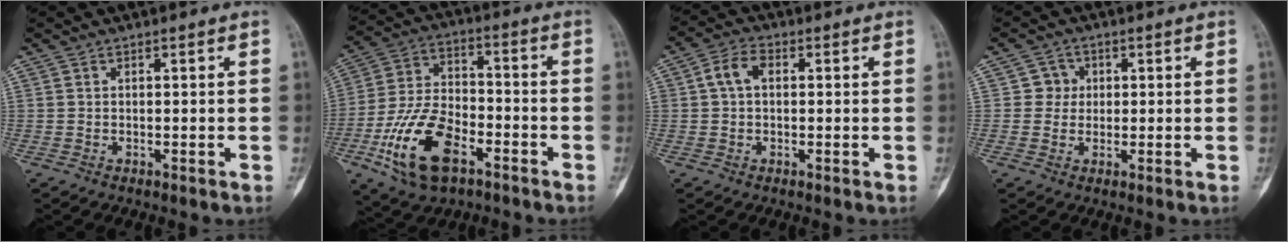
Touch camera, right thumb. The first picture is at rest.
{"total": 16.4, "force": [-7.3, 8.8, 11.8], "torque": [-0.223, 0.029, -0.134]}
{"total": 5.0, "force": [0.8, 3.3, 3.6], "torque": [-0.069, 0.017, 0.011]}
{"total": 3.4, "force": [0.5, 3.3, 0.4], "torque": [0.019, 0.006, 0.000]}